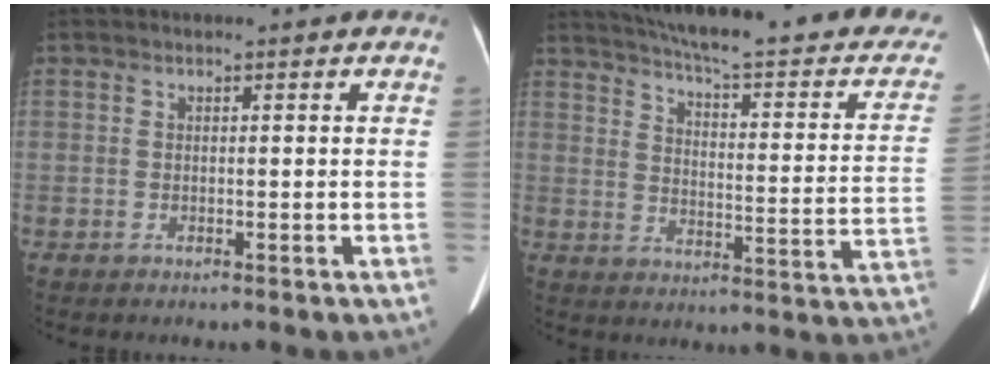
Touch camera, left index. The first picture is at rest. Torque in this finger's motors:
{"motor_torque": [0.46, -0.91, 0.06, 0.08]}